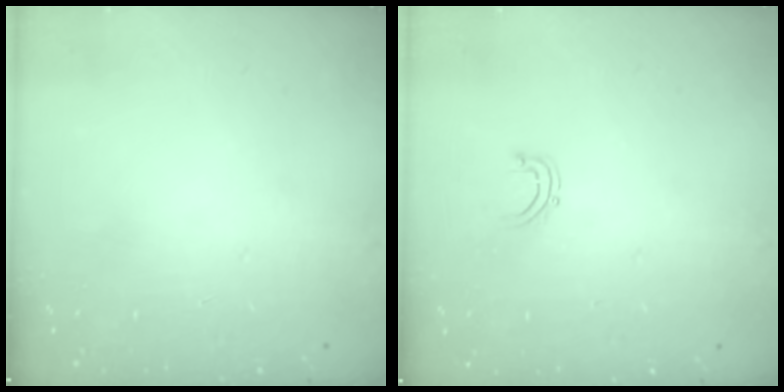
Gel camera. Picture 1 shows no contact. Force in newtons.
{"total": 3.3, "press": 3.3, "slide": 0.3}